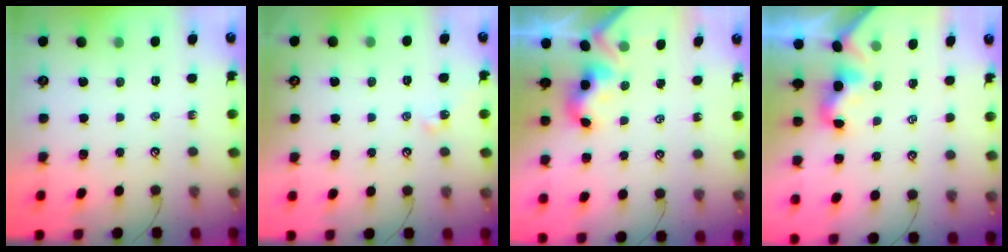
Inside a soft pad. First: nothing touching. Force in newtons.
{"total": 4.0, "press": 4.0, "slide": 0.6}
{"total": 3.6, "press": 3.6, "slide": 0.4}
{"total": 2.0, "press": 2.0, "slide": 0.5}